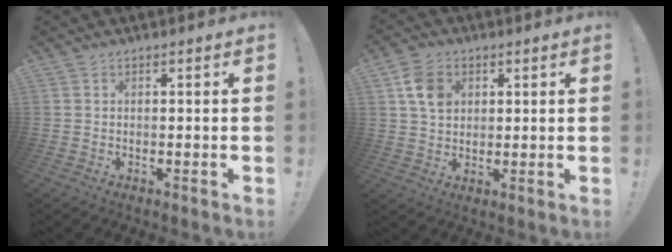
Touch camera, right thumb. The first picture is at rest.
{"total": 8.3, "force": [3.0, 6.2, 4.6], "torque": [-0.068, 0.002, 0.060]}